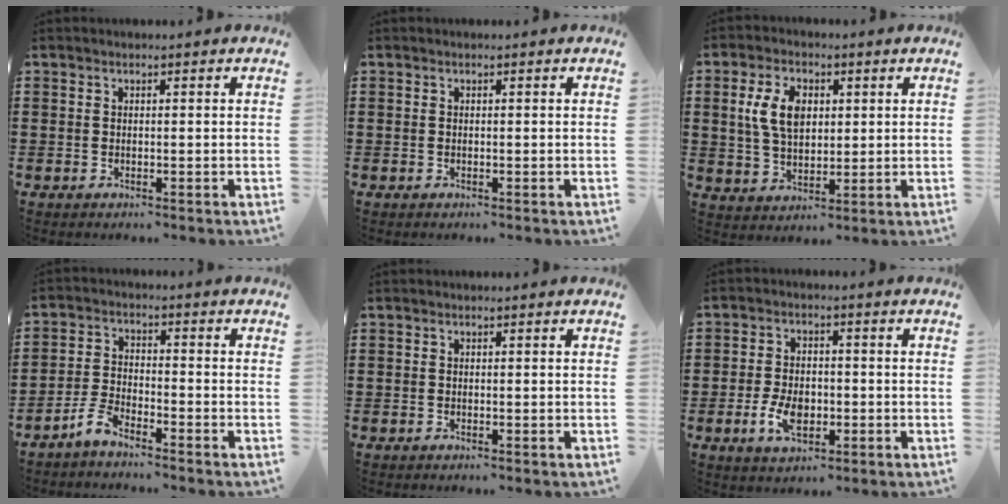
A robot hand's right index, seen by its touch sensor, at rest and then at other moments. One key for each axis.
{"total": 0.0}
{"total": 7.5, "fx": 1.7, "fy": 4.7, "fz": 5.5, "tx": -0.135, "ty": 0.012, "tz": 0.024}
{"total": 3.8, "fx": -3.5, "fy": 0.6, "fz": 1.4, "tx": -0.048, "ty": 0.003, "tz": -0.075}
{"total": 0.0}
{"total": 5.7, "fx": -1.6, "fy": 3.5, "fz": 4.2, "tx": -0.095, "ty": 0.003, "tz": -0.032}